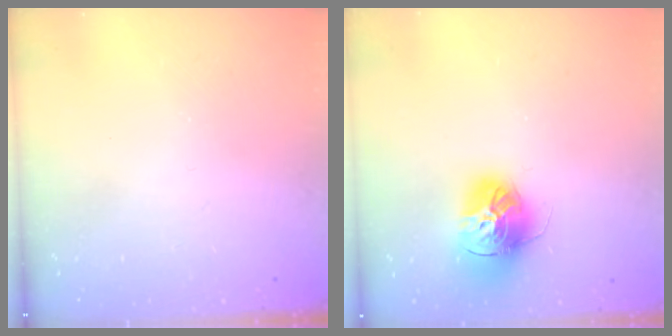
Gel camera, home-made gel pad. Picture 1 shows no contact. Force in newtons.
{"total": 15.9, "press": 15.8, "slide": 1.4}